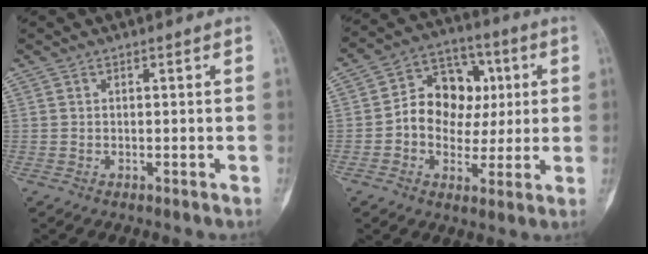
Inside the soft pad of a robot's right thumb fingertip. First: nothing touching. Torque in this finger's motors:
{"motor_torque": [1.11, 1.14, 0.45, -0.49, 0.00]}